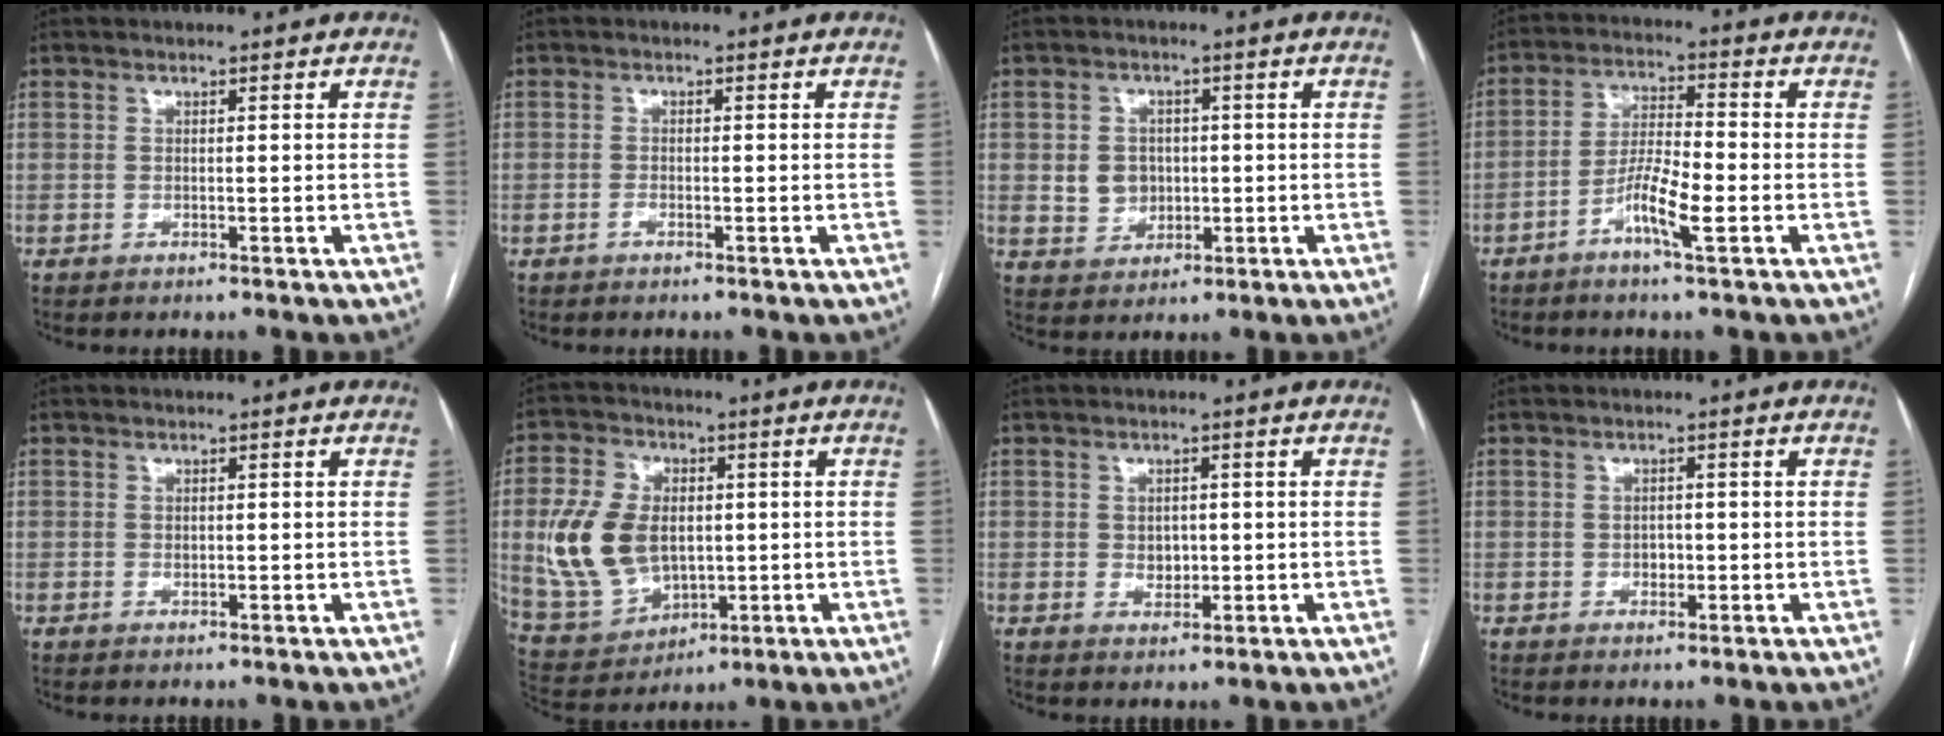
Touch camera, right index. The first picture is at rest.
{"total": 1.0, "force": [-0.5, 0.4, 0.7], "torque": [-0.015, 0.001, -0.009]}
{"total": 5.1, "force": [0.2, 4.6, 2.2], "torque": [-0.035, 0.011, 0.012]}
{"total": 7.0, "force": [-3.2, 0.7, 6.2], "torque": [-0.122, 0.003, -0.061]}
{"total": 0.6, "force": [0.0, 0.4, 0.4], "torque": [-0.006, 0.000, 0.000]}
{"total": 14.5, "force": [0.4, 9.9, 10.6], "torque": [-0.236, 0.018, 0.028]}
{"total": 2.6, "force": [0.0, 2.0, 1.6], "torque": [-0.019, 0.001, 0.005]}
{"total": 1.6, "force": [-0.3, 1.2, 0.9], "torque": [-0.013, 0.003, -0.003]}